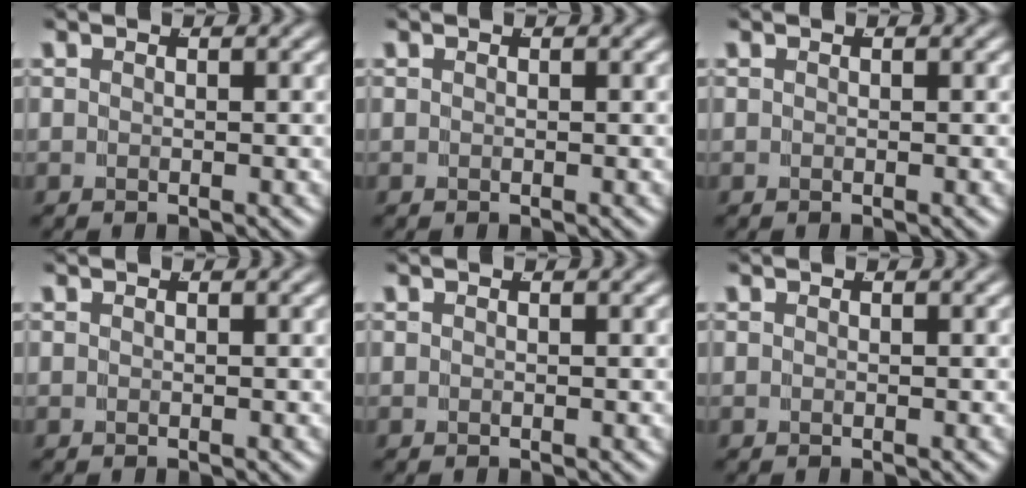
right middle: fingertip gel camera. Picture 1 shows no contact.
{"total": 0.0}
{"total": 0.0}
{"total": 0.0}
{"total": 0.0}
{"total": 0.0}